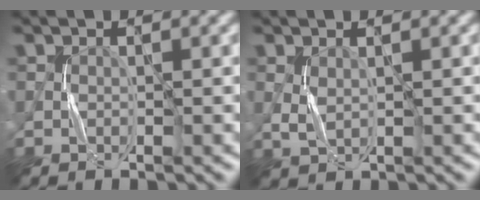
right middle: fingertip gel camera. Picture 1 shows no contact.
{"total": 0.9, "force": [0.6, 0.3, 0.7], "torque": [-0.026, -0.002, 0.019]}